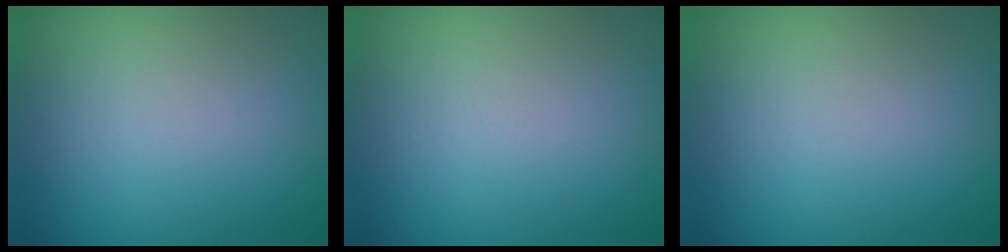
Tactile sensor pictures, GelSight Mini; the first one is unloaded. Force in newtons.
{"total": 0.0}
{"total": 0.0}